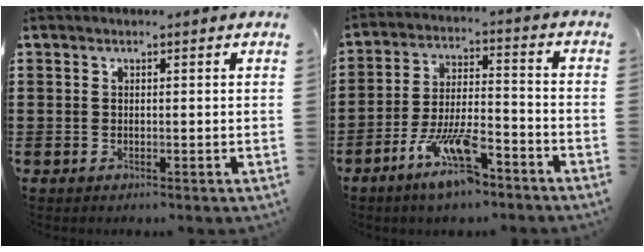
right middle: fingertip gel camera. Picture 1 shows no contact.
{"total": 10.0, "force": [-6.5, 2.9, 7.0], "torque": [-0.140, 0.003, -0.121]}